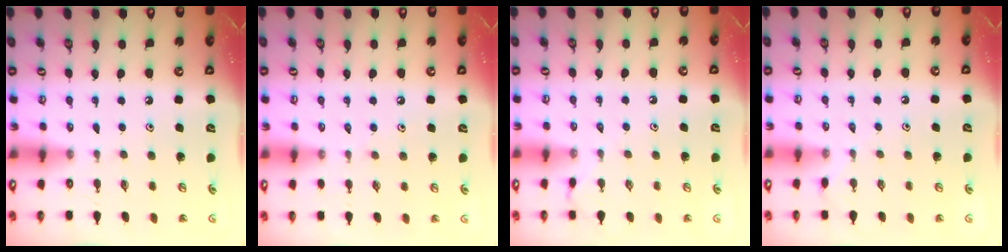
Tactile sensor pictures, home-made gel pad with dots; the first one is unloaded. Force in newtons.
{"total": 2.4, "press": 2.4, "slide": 0.5}
{"total": 3.3, "press": 3.2, "slide": 0.6}
{"total": 3.6, "press": 3.5, "slide": 0.6}